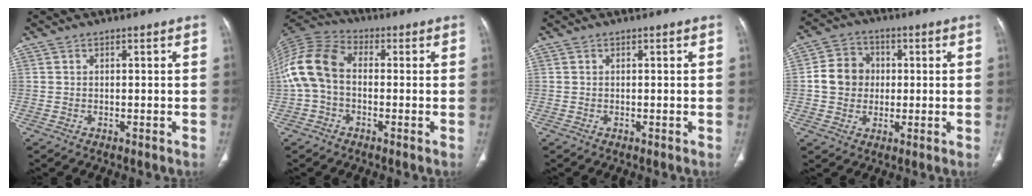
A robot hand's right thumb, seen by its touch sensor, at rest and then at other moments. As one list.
[{"total": 11.5, "force": [-0.5, 8.0, 8.3], "torque": [-0.171, 0.031, -0.023]}, {"total": 0.0}, {"total": 8.6, "force": [0.2, 7.7, 3.9], "torque": [-0.044, 0.014, -0.005]}]